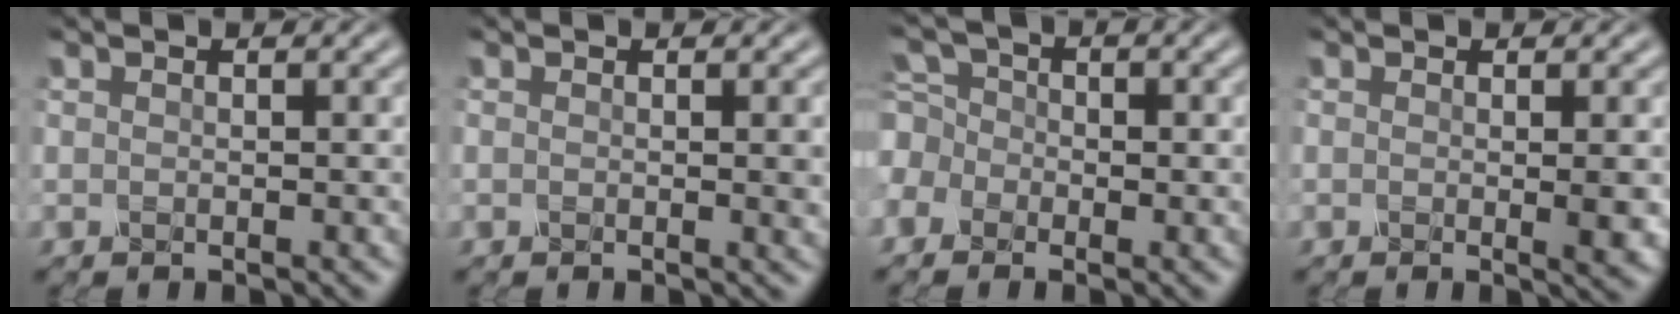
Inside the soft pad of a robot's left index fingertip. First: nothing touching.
{"total": 1.6, "force": [0.0, 0.3, 1.5], "torque": [-0.018, -0.002, -0.002]}
{"total": 4.2, "force": [-1.2, 3.7, 1.5], "torque": [-0.028, 0.021, -0.044]}
{"total": 2.3, "force": [-0.1, 0.5, 2.3], "torque": [-0.027, -0.003, -0.001]}